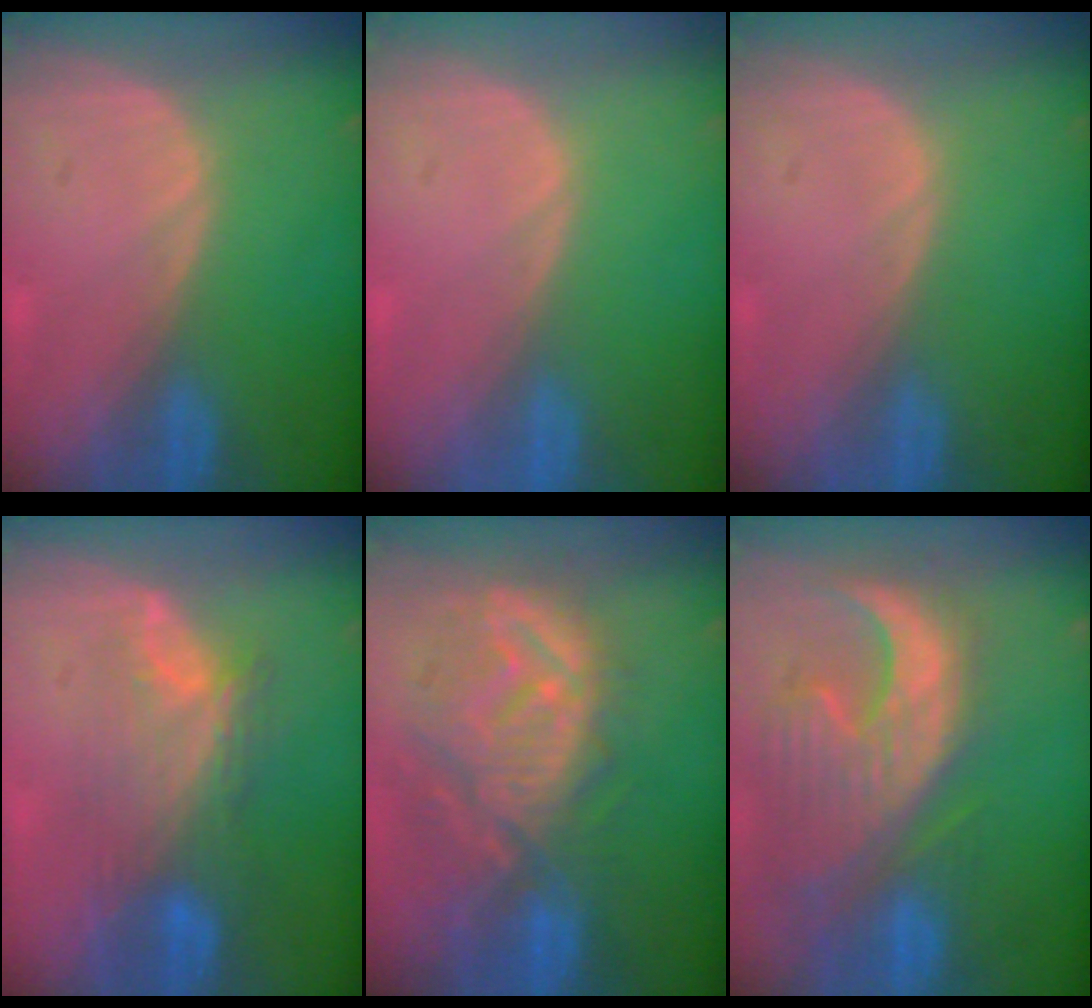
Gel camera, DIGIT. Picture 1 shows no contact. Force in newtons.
{"total": 0.0}
{"total": 0.0}
{"total": 7.8, "press": 7.4, "slide": 2.7}
{"total": 11.9, "press": 10.9, "slide": 4.9}
{"total": 13.3, "press": 11.4, "slide": 6.9}